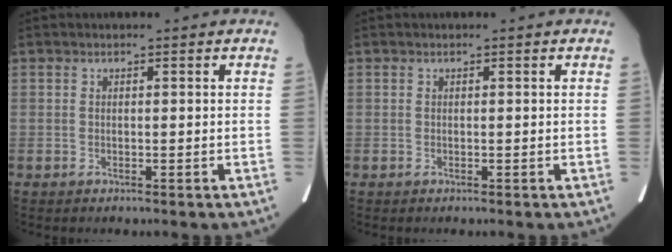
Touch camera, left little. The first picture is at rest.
{"total": 0.0}